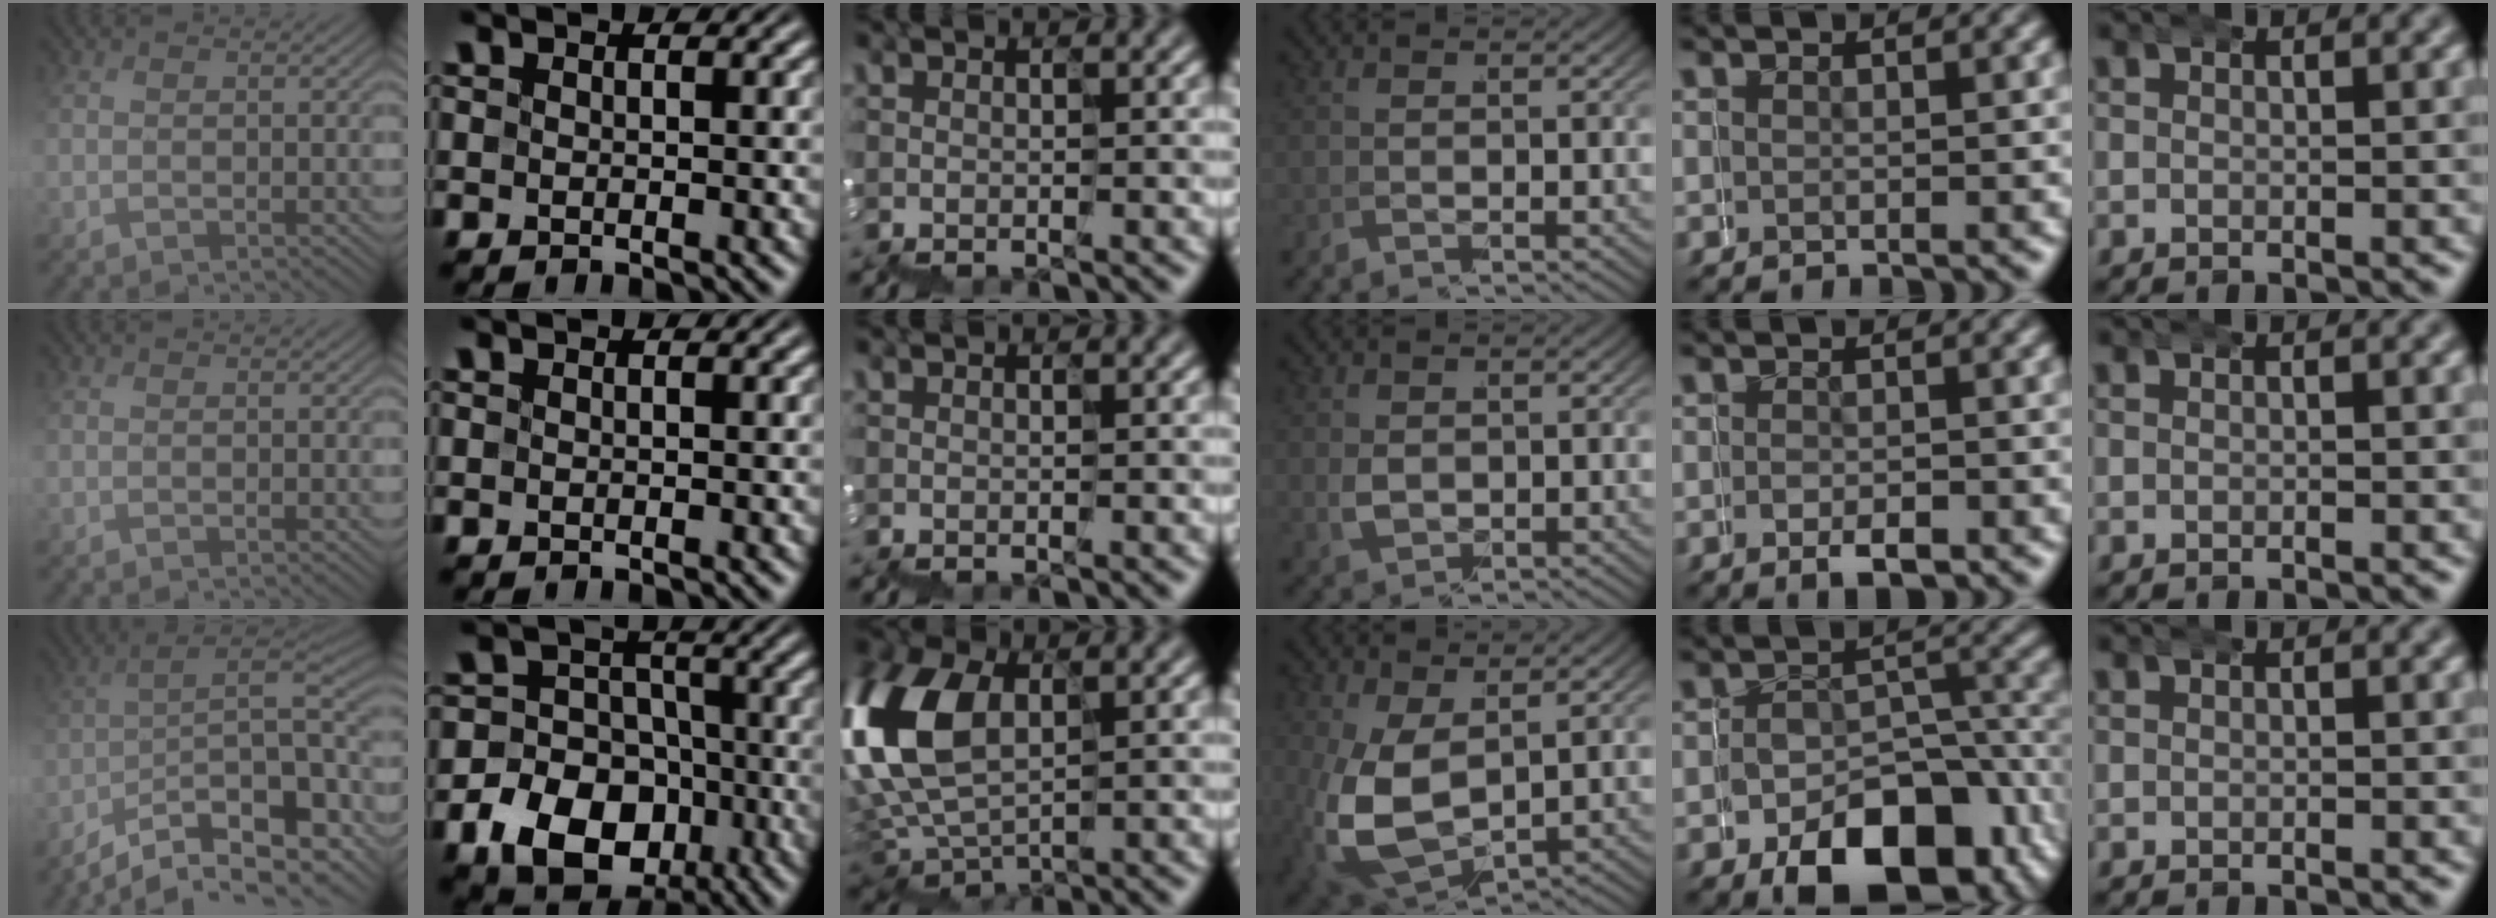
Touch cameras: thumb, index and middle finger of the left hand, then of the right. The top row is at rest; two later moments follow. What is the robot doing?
{"motion": "wrap", "object": "belt"}